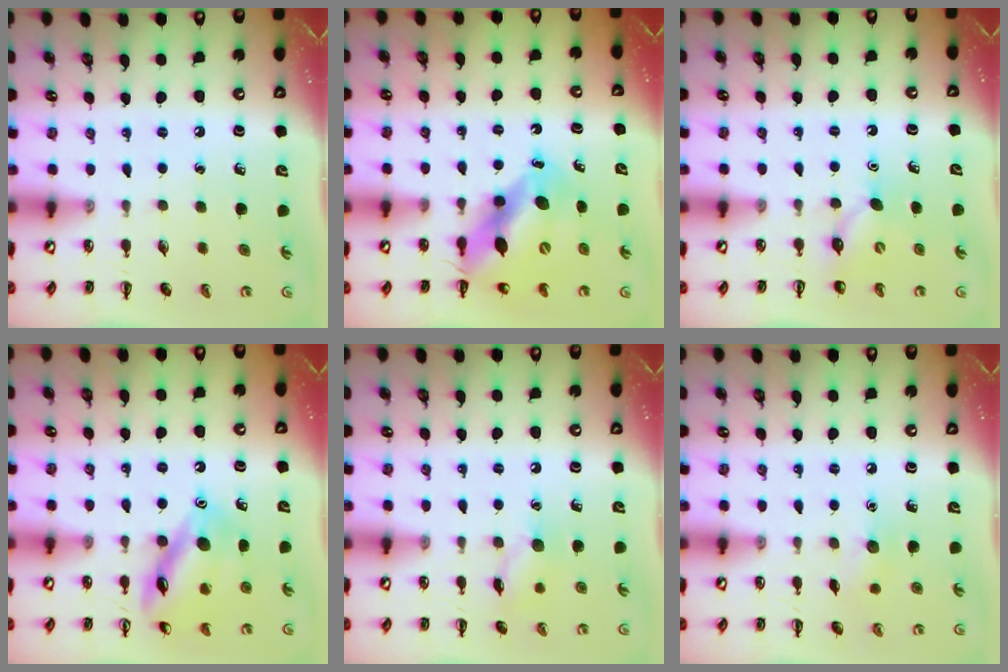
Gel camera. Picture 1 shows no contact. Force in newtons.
{"total": 10.5, "press": 10.1, "slide": 2.7}
{"total": 4.1, "press": 3.9, "slide": 1.2}
{"total": 14.1, "press": 14.1, "slide": 1.2}
{"total": 8.1, "press": 8.0, "slide": 0.6}
{"total": 6.6, "press": 6.4, "slide": 1.5}